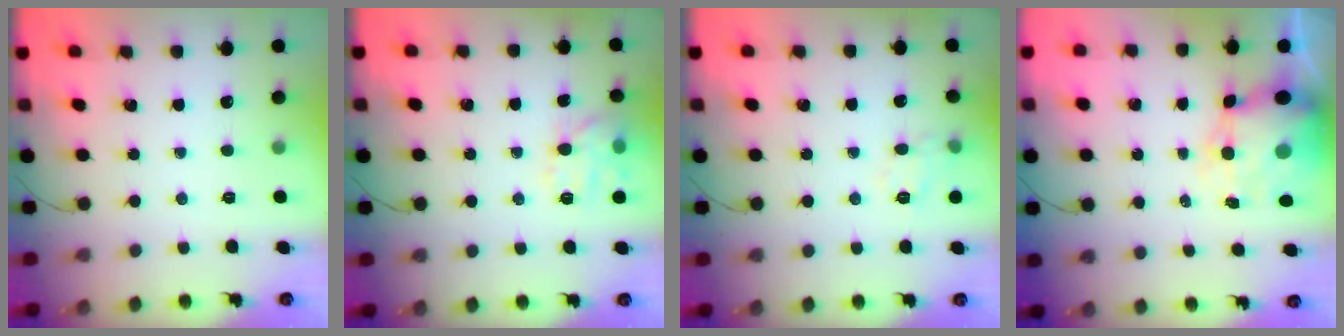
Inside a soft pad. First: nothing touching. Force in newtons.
{"total": 11.9, "press": 11.9, "slide": 0.2}
{"total": 8.5, "press": 8.4, "slide": 1.2}
{"total": 9.6, "press": 9.2, "slide": 2.7}